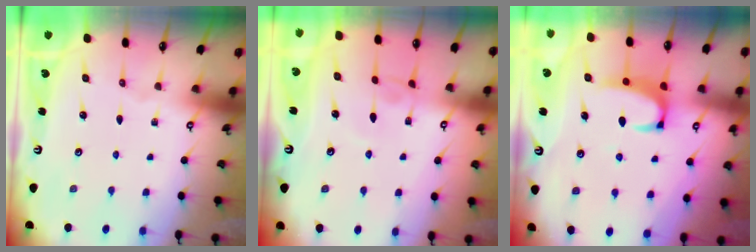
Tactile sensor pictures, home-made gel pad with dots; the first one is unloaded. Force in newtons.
{"total": 3.4, "press": 3.4, "slide": 0.1}
{"total": 3.1, "press": 3.0, "slide": 0.8}